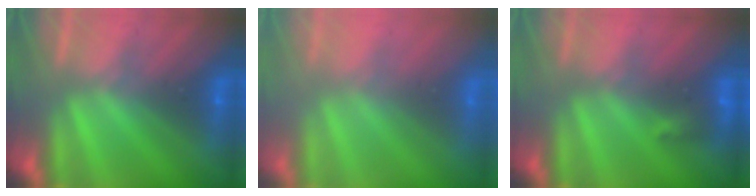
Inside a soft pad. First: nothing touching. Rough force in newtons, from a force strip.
{"total": 2.9}
{"total": 2.8}